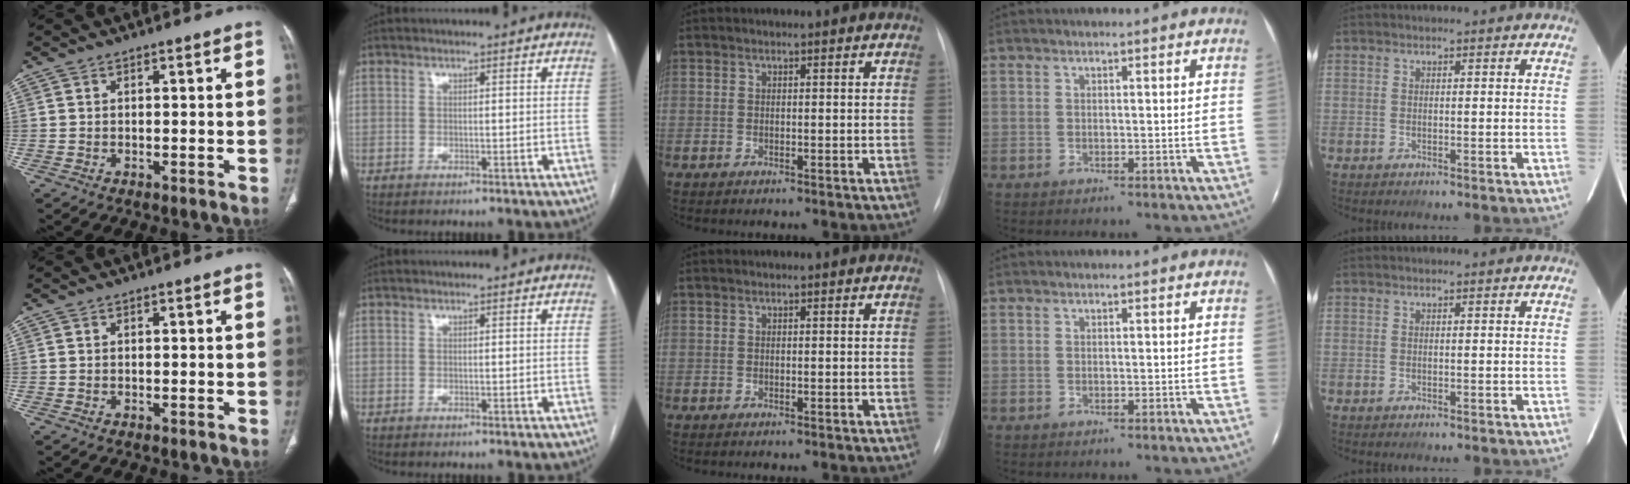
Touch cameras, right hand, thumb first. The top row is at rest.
{}